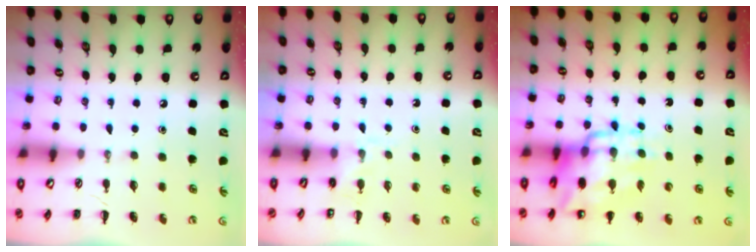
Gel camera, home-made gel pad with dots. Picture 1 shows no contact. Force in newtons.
{"total": 3.8, "press": 3.7, "slide": 1.1}
{"total": 14.7, "press": 14.2, "slide": 3.8}